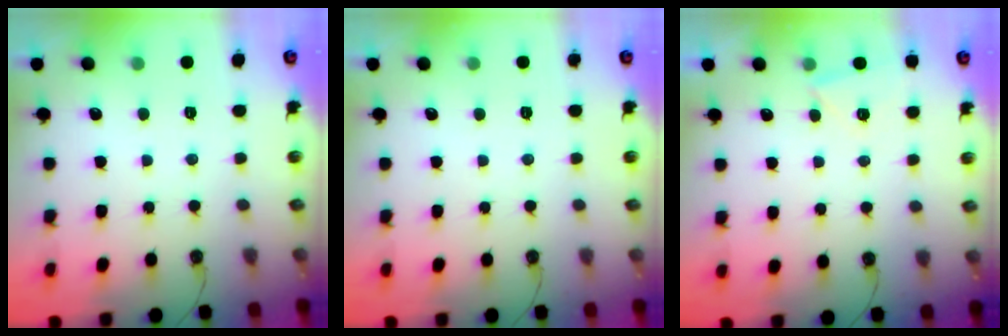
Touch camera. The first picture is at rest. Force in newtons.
{"total": 0.0}
{"total": 4.9, "press": 4.1, "slide": 2.6}